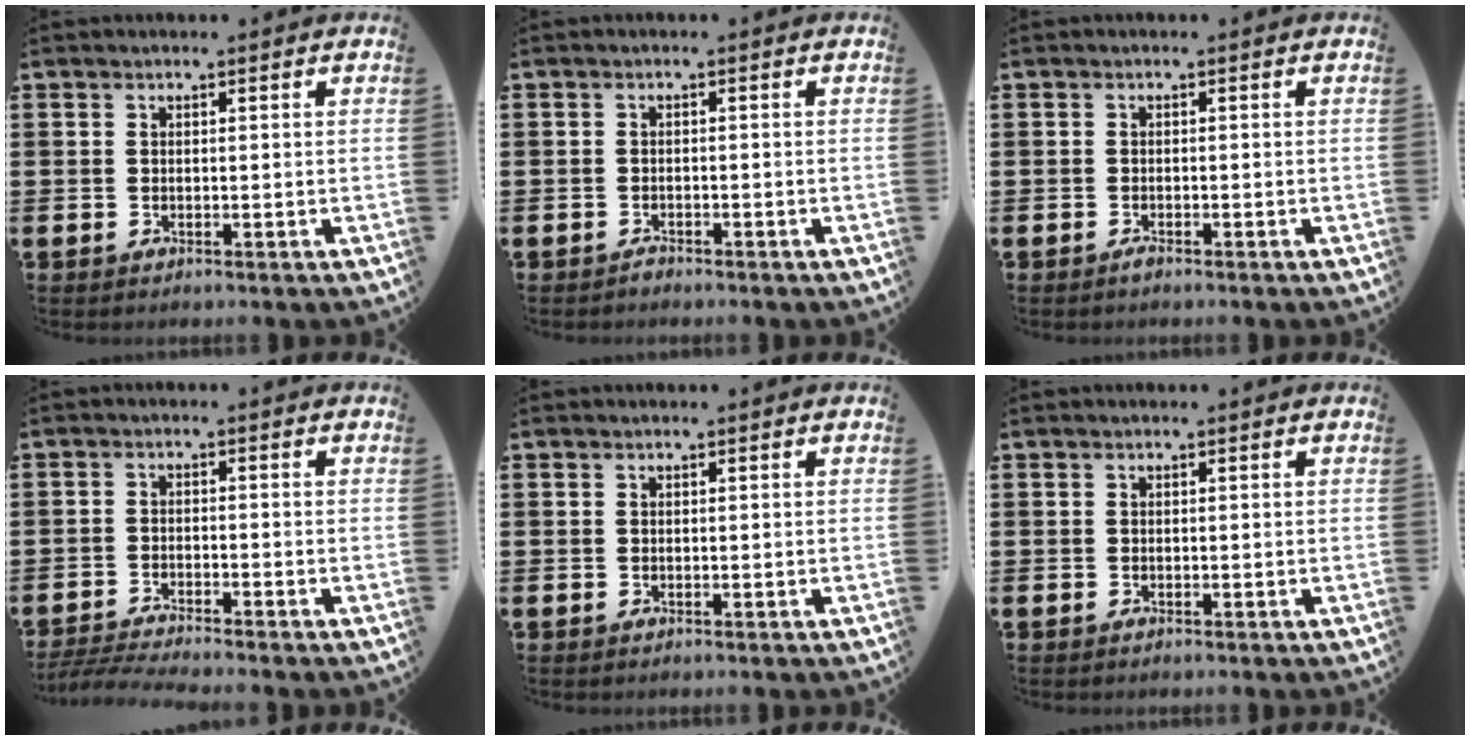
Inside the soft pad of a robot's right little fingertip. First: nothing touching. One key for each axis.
{"total": 0.7, "fx": -0.7, "fy": 0.1, "fz": 0.0, "tx": -0.001, "ty": -0.001, "tz": -0.015}
{"total": 0.6, "fx": -0.5, "fy": 0.1, "fz": 0.4, "tx": -0.008, "ty": -0.003, "tz": -0.010}
{"total": 2.8, "fx": -2.6, "fy": -0.1, "fz": 0.8, "tx": -0.011, "ty": -0.001, "tz": -0.052}
{"total": 0.0}
{"total": 0.0}